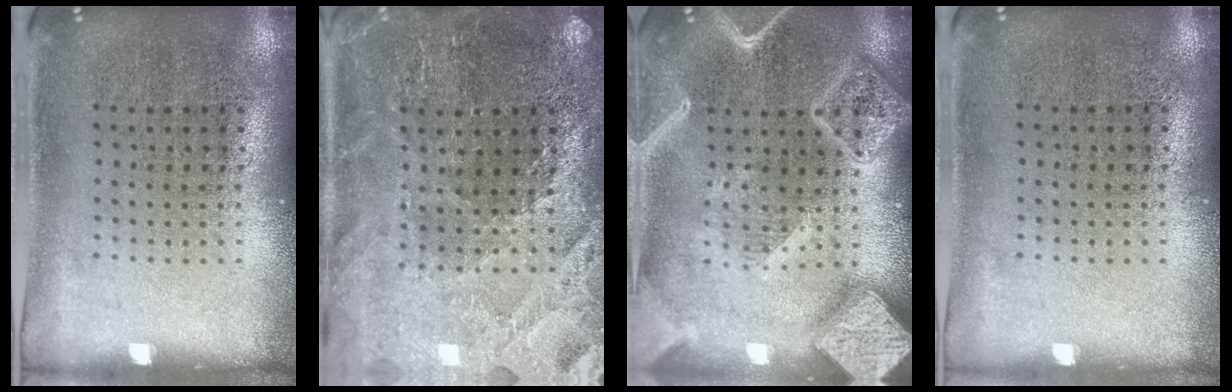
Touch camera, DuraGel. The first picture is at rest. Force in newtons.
{"total": 2.7, "press": 2.7, "slide": 0.3}
{"total": 3.9, "press": 3.9, "slide": 0.4}
{"total": 0.0}